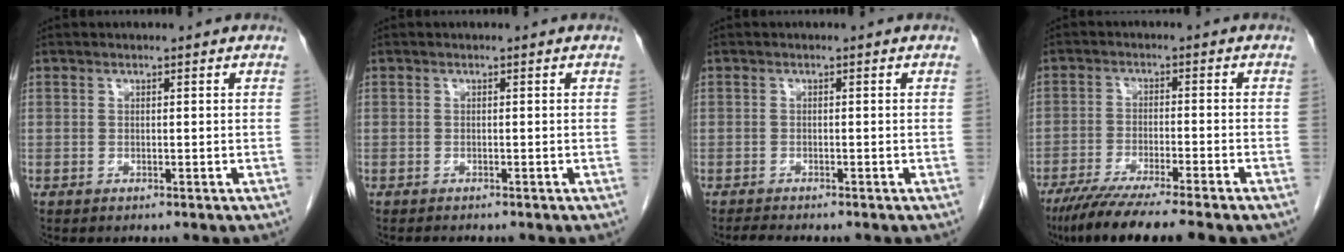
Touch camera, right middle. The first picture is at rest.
{"total": 1.1, "force": [-1.0, 0.0, 0.4], "torque": [-0.014, -0.006, -0.013]}
{"total": 1.7, "force": [-1.6, -0.2, 0.6], "torque": [-0.021, -0.010, -0.026]}
{"total": 11.2, "force": [-8.9, -0.1, 6.8], "torque": [-0.101, -0.028, -0.141]}